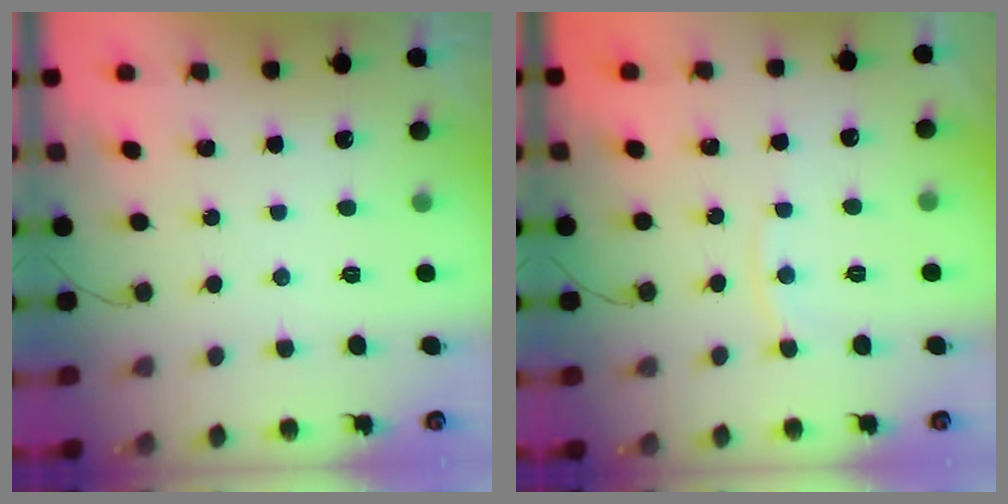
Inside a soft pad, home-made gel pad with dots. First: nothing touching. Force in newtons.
{"total": 4.1, "press": 4.1, "slide": 0.2}